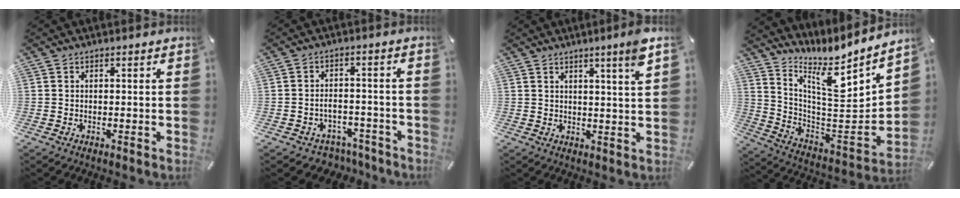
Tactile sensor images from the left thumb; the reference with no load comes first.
{"total": 4.6, "force": [-2.6, 3.4, 1.7], "torque": [-0.028, 0.017, -0.047]}
{"total": 5.6, "force": [3.5, -0.5, 4.3], "torque": [-0.072, -0.017, 0.054]}
{"total": 10.0, "force": [8.8, 1.5, 4.4], "torque": [-0.069, -0.134, 0.137]}